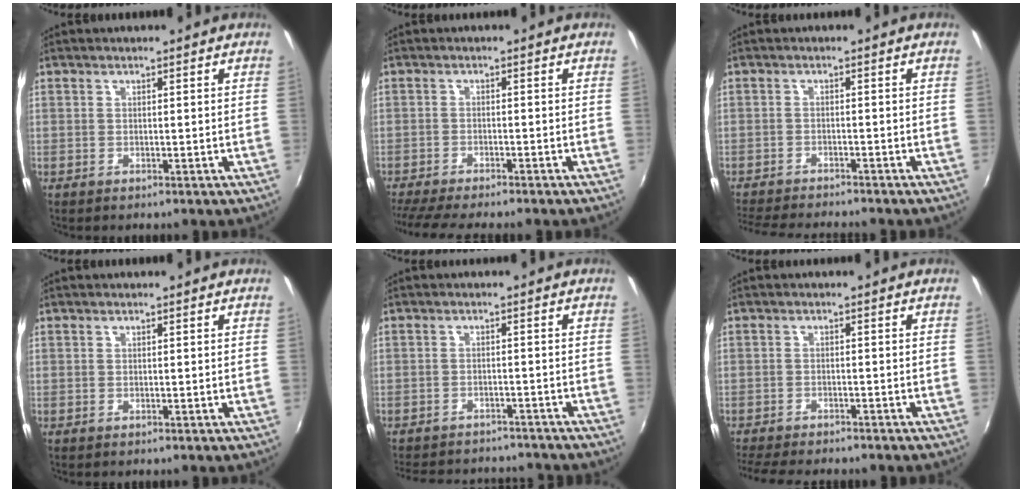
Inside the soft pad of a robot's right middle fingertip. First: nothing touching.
{"total": 8.1, "force": [-7.2, 0.0, 3.7], "torque": [-0.090, -0.024, -0.113]}
{"total": 9.1, "force": [-8.4, 0.6, 3.3], "torque": [-0.087, -0.018, -0.138]}
{"total": 0.0}
{"total": 13.8, "force": [-12.2, 4.3, 4.7], "torque": [-0.110, 0.001, -0.167]}
{"total": 8.9, "force": [-7.9, 1.4, 3.7], "torque": [-0.093, -0.022, -0.123]}